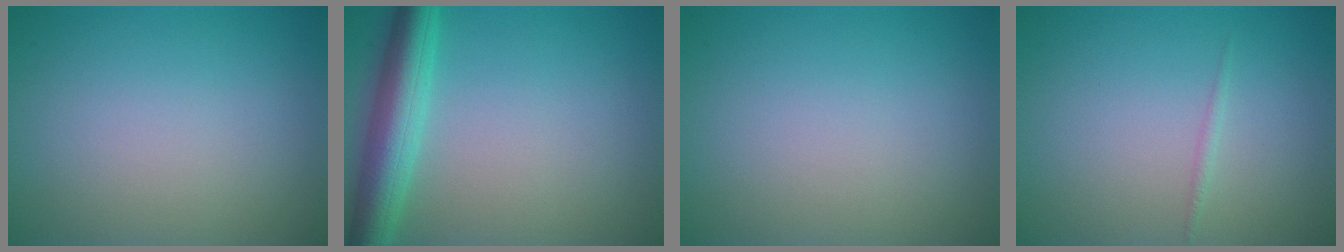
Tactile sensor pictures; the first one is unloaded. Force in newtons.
{"total": 5.6, "press": 5.5, "slide": 0.2}
{"total": 0.0}
{"total": 0.6, "press": 0.6, "slide": 0.0}